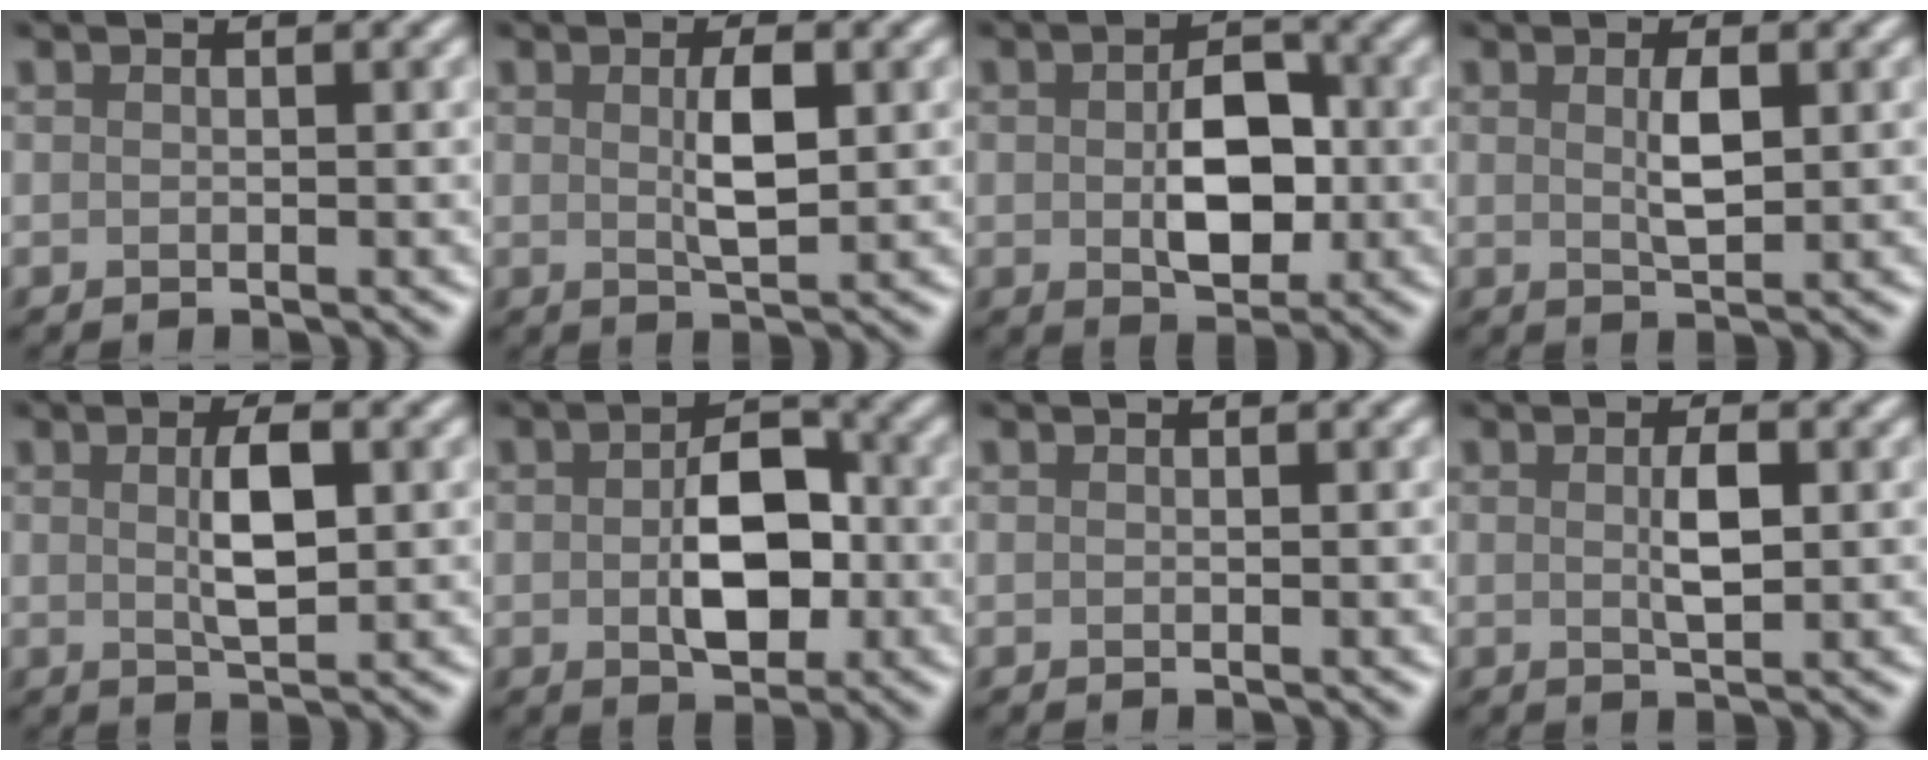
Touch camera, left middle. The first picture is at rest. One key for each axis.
{"total": 3.2, "fx": 0.4, "fy": 1.0, "fz": 3.0, "tx": -0.060, "ty": -0.002, "tz": 0.010}
{"total": 5.7, "fx": -0.3, "fy": 3.4, "fz": 4.6, "tx": -0.080, "ty": -0.004, "tz": 0.000}
{"total": 2.4, "fx": 0.5, "fy": 0.8, "fz": 2.2, "tx": -0.047, "ty": -0.002, "tz": 0.011}
{"total": 3.5, "fx": 0.5, "fy": 1.2, "fz": 3.3, "tx": -0.066, "ty": -0.001, "tz": 0.010}
{"total": 6.2, "fx": -0.5, "fy": 3.6, "fz": 5.0, "tx": -0.089, "ty": -0.003, "tz": -0.006}
{"total": 0.0}
{"total": 2.4, "fx": 0.2, "fy": 0.8, "fz": 2.3, "tx": -0.047, "ty": 0.000, "tz": 0.005}